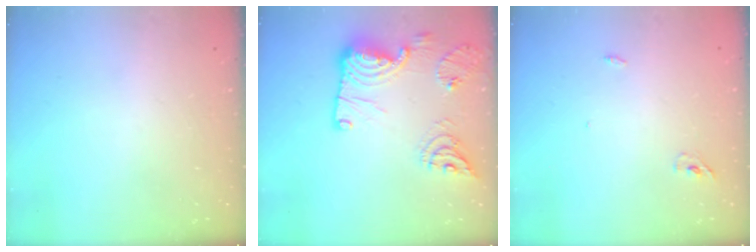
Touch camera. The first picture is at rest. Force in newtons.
{"total": 19.2, "press": 19.2, "slide": 1.1}
{"total": 6.0, "press": 2.8, "slide": 5.3}